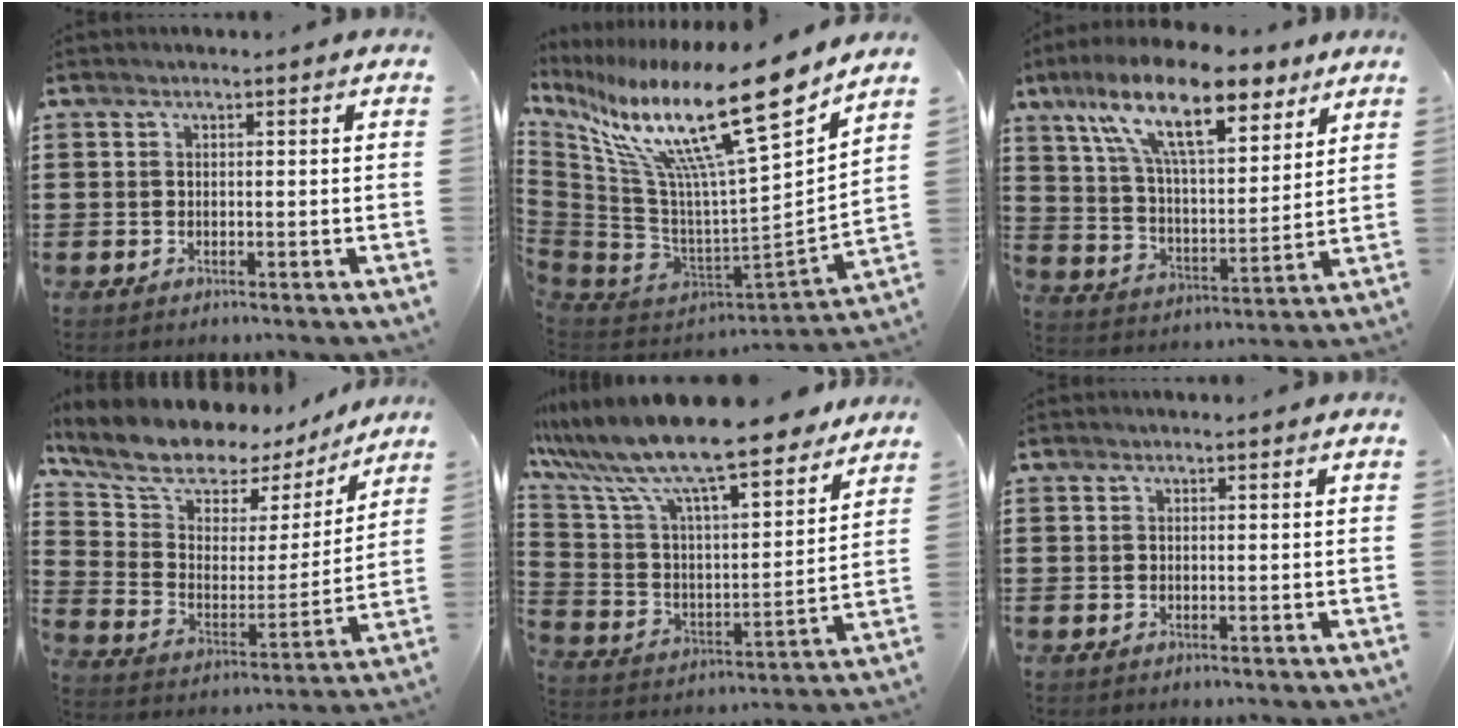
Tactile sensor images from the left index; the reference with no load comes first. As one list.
[{"total": 19.8, "force": [13.1, 3.0, 14.5], "torque": [-0.294, -0.092, 0.205]}, {"total": 16.8, "force": [10.7, 5.6, 11.7], "torque": [-0.236, -0.022, 0.185]}, {"total": 10.1, "force": [8.6, 4.0, 3.4], "torque": [-0.106, -0.054, 0.150]}, {"total": 12.4, "force": [10.7, 0.8, 6.3], "torque": [-0.165, -0.071, 0.184]}, {"total": 0.0}]